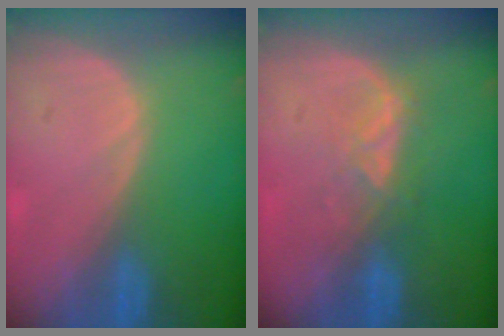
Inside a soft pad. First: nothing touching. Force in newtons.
{"total": 3.4, "press": 3.3, "slide": 0.6}